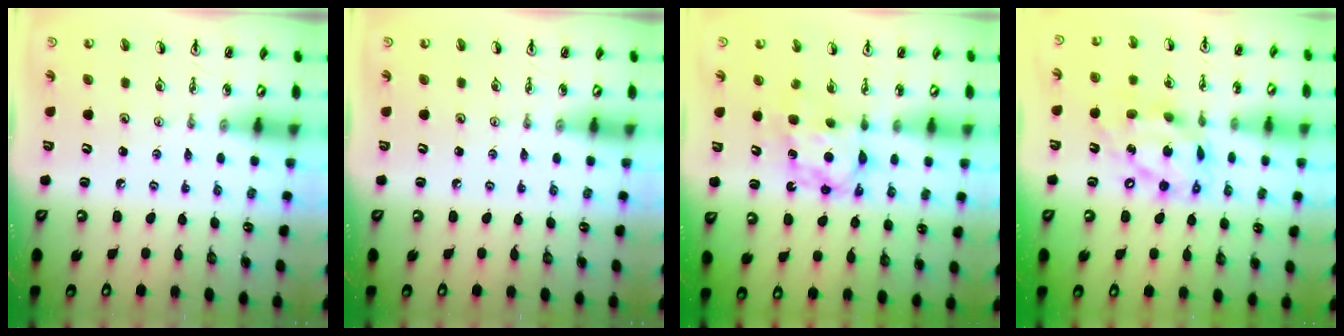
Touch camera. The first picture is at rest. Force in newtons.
{"total": 0.0}
{"total": 6.9, "press": 6.9, "slide": 0.3}
{"total": 16.1, "press": 16.0, "slide": 1.4}